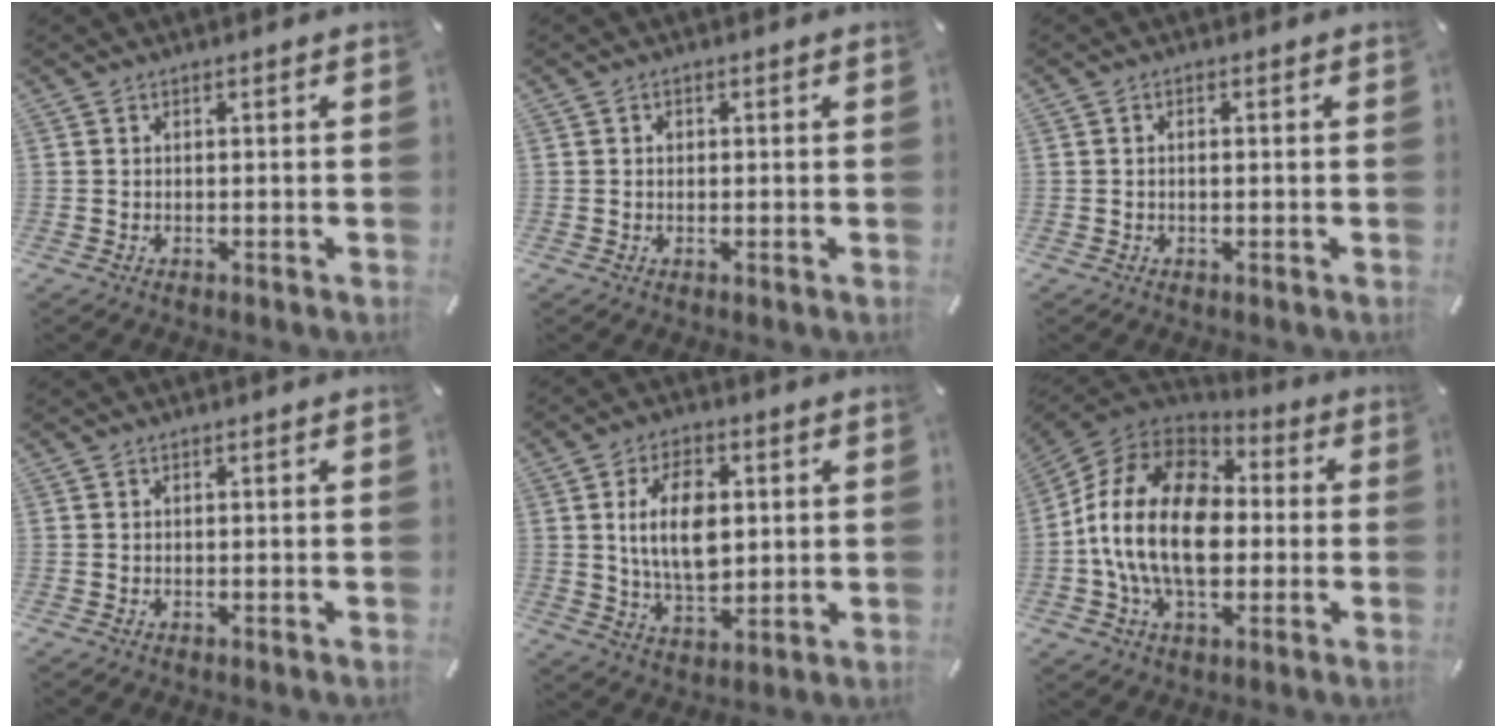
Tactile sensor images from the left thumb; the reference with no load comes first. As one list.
[{"total": 0.9, "force": [0.1, 0.8, 0.3], "torque": [-0.006, 0.004, 0.000]}, {"total": 0.9, "force": [-0.1, 0.4, 0.8], "torque": [-0.016, 0.000, -0.002]}, {"total": 0.0}, {"total": 12.7, "force": [2.2, 8.2, 9.5], "torque": [-0.188, 0.005, 0.036]}, {"total": 20.8, "force": [-1.9, 14.3, 15.1], "torque": [-0.307, 0.025, -0.035]}]